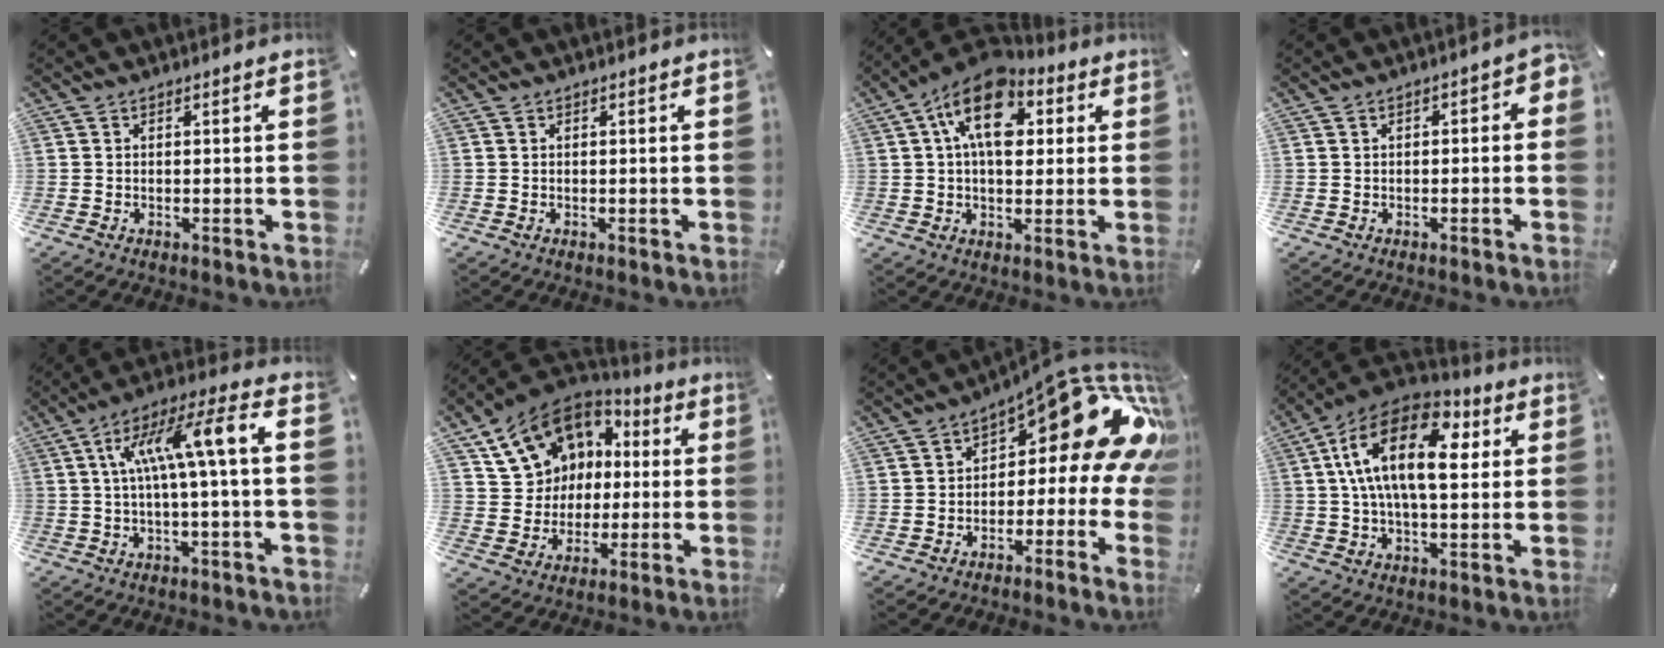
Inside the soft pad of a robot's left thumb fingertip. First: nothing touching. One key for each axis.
{"total": 0.0}
{"total": 14.1, "fx": 4.3, "fy": 8.7, "fz": 10.2, "tx": -0.167, "ty": -0.002, "tz": 0.075}
{"total": 3.0, "fx": -1.1, "fy": 1.7, "fz": 2.2, "tx": -0.029, "ty": 0.010, "tz": -0.023}
{"total": 13.7, "fx": 1.8, "fy": 2.5, "fz": 13.4, "tx": -0.256, "ty": 0.007, "tz": 0.027}
{"total": 13.5, "fx": 4.7, "fy": 12.1, "fz": 4.0, "tx": -0.083, "ty": -0.023, "tz": 0.098}
{"total": 17.8, "fx": 7.6, "fy": 7.4, "fz": 14.2, "tx": -0.186, "ty": -0.055, "tz": 0.124}
{"total": 19.7, "fx": 4.8, "fy": 10.6, "fz": 15.9, "tx": -0.305, "ty": -0.003, "tz": 0.072}